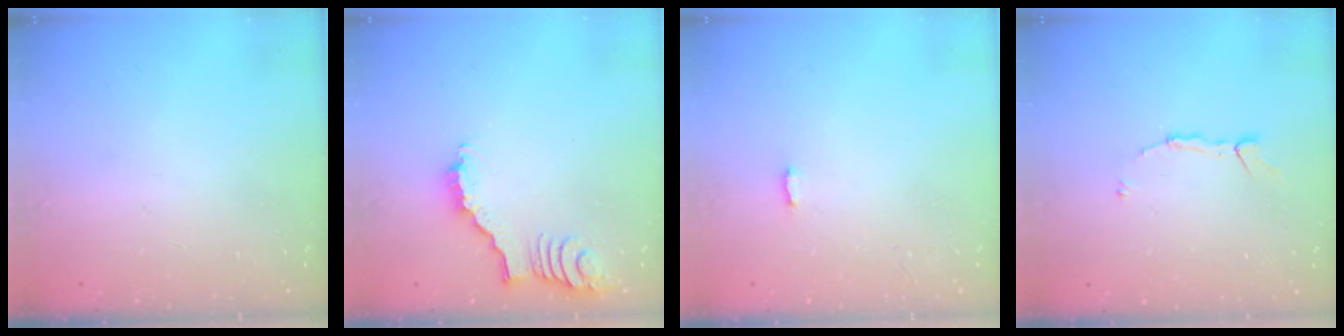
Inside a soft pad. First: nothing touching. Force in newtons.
{"total": 2.8, "press": 2.8, "slide": 0.3}
{"total": 3.6, "press": 3.6, "slide": 0.3}
{"total": 4.0, "press": 3.9, "slide": 0.5}